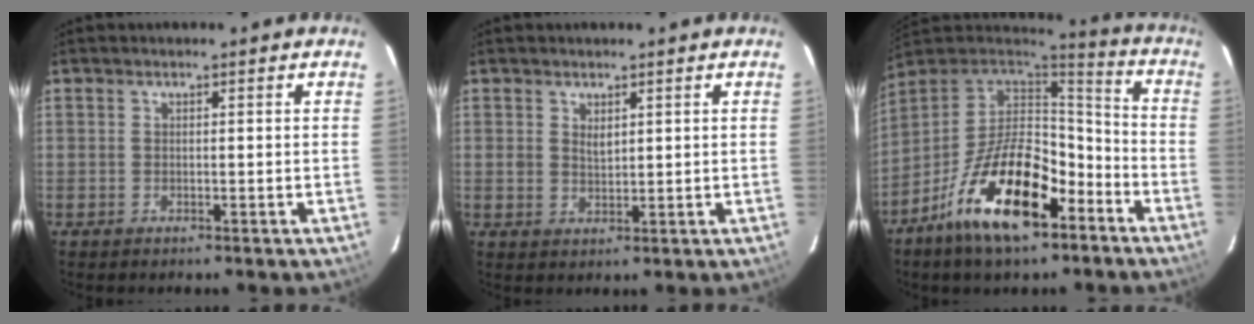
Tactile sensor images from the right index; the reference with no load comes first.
{"total": 2.0, "force": [1.1, 1.1, 1.2], "torque": [-0.018, 0.000, 0.021]}
{"total": 20.3, "force": [-10.7, 9.0, 14.6], "torque": [-0.274, -0.008, -0.183]}